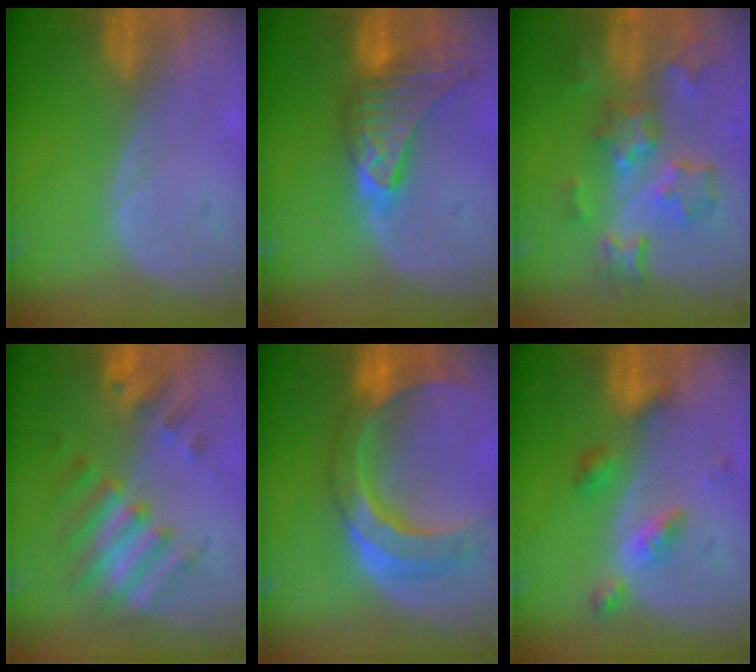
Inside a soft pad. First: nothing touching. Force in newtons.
{"total": 9.2, "press": 8.5, "slide": 3.7}
{"total": 9.2, "press": 8.1, "slide": 4.4}
{"total": 7.6, "press": 7.5, "slide": 1.4}
{"total": 11.5, "press": 9.8, "slide": 5.9}
{"total": 4.8, "press": 4.8, "slide": 0.1}